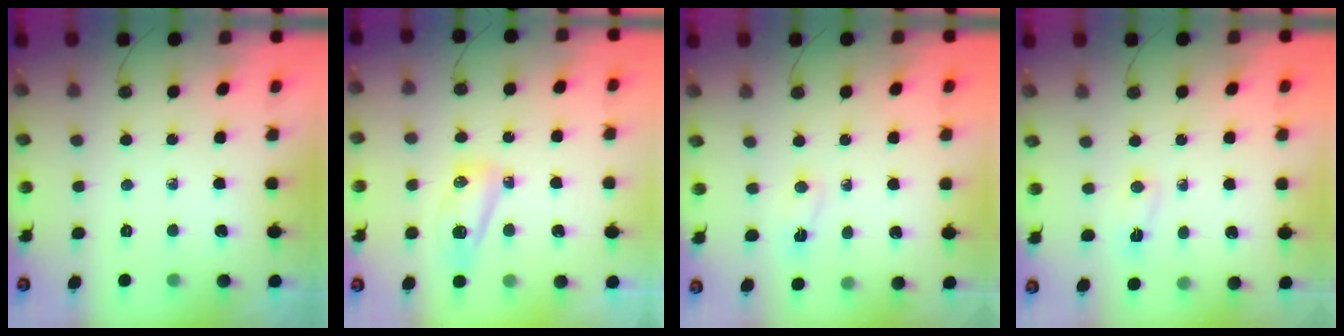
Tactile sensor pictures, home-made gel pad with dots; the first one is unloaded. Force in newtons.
{"total": 7.9, "press": 7.9, "slide": 1.1}
{"total": 2.4, "press": 2.4, "slide": 0.5}
{"total": 2.4, "press": 2.4, "slide": 0.5}